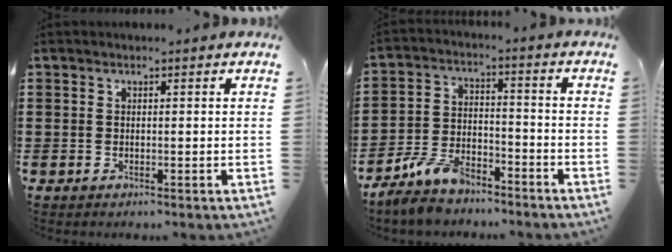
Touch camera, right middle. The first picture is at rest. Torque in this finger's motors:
{"motor_torque": [1.49, 0.06, 0.13, 0.03]}